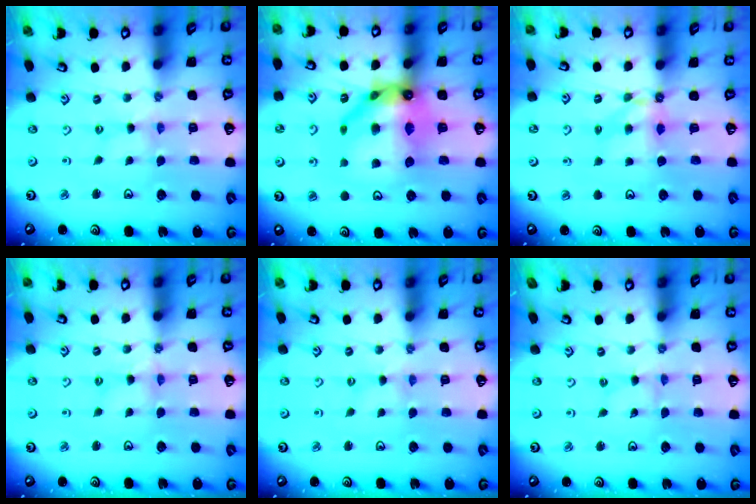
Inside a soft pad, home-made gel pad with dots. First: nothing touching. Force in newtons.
{"total": 17.7, "press": 17.6, "slide": 1.8}
{"total": 6.4, "press": 6.3, "slide": 0.5}
{"total": 3.0, "press": 3.0, "slide": 0.3}
{"total": 0.0}
{"total": 0.0}